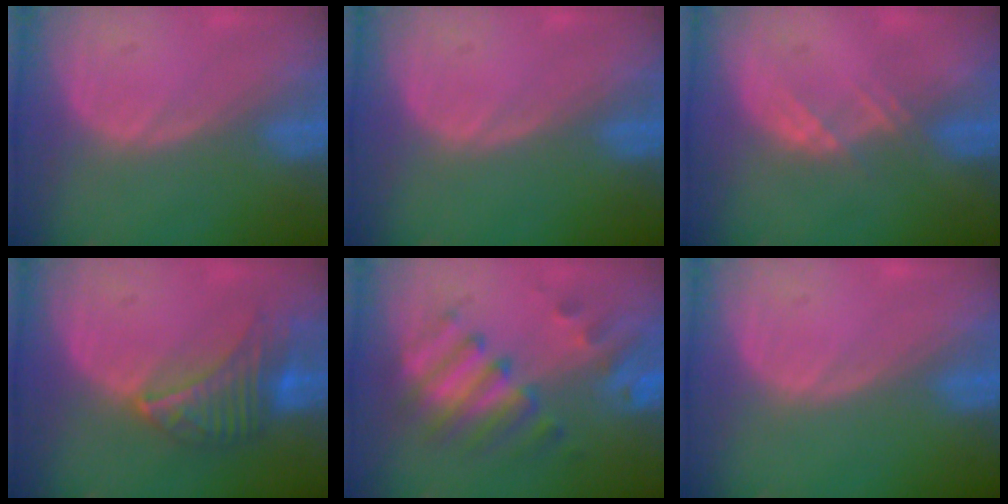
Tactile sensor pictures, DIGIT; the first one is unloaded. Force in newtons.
{"total": 0.0}
{"total": 1.9, "press": 1.8, "slide": 0.8}
{"total": 6.8, "press": 6.6, "slide": 1.4}
{"total": 7.6, "press": 7.5, "slide": 1.4}
{"total": 0.0}